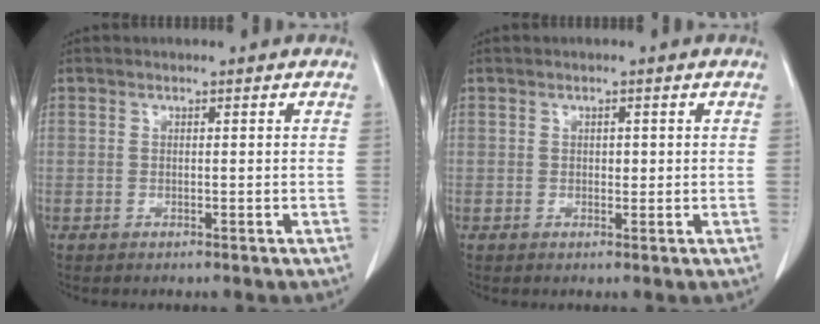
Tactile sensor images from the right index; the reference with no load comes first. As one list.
[{"total": 1.0, "force": [0.1, 0.6, 0.7], "torque": [-0.008, 0.001, 0.002]}]